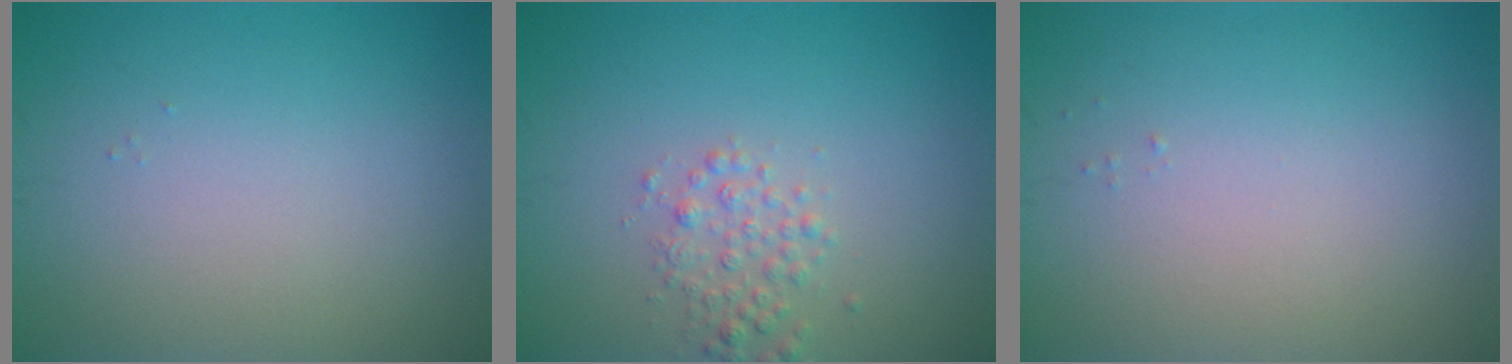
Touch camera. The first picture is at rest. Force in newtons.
{"total": 2.0, "press": 2.0, "slide": 0.1}
{"total": 0.0}